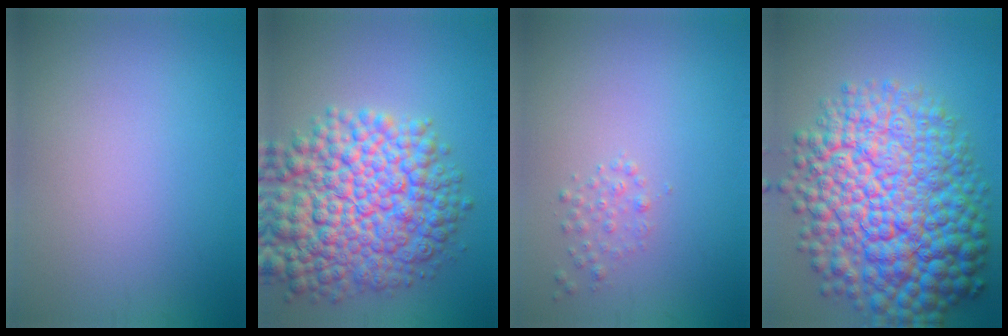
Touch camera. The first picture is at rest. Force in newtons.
{"total": 12.2, "press": 12.2, "slide": 0.3}
{"total": 1.1, "press": 1.1, "slide": 0.0}
{"total": 15.8, "press": 15.8, "slide": 0.3}